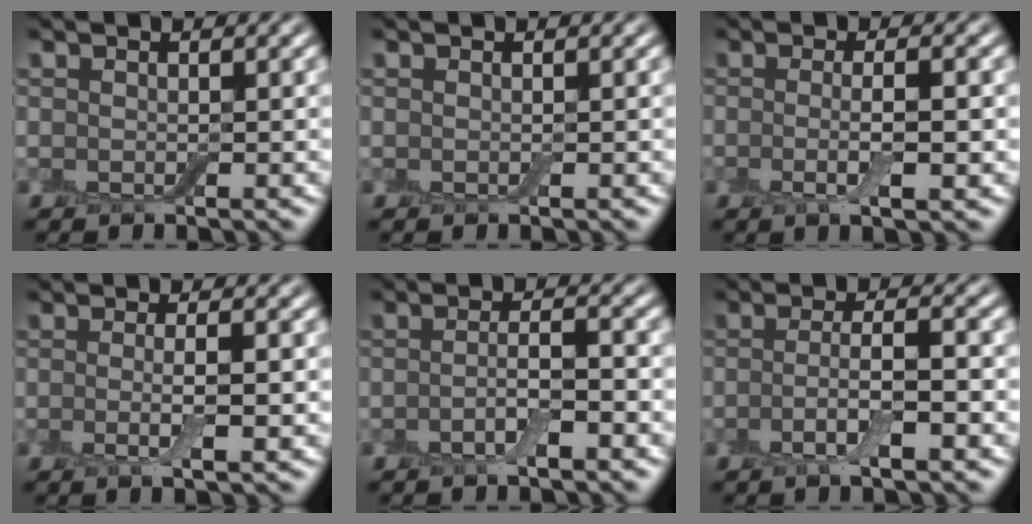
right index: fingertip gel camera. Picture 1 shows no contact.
{"total": 0.0}
{"total": 3.4, "force": [-0.4, 0.7, 3.3], "torque": [-0.060, -0.008, -0.007]}
{"total": 3.0, "force": [-0.3, 0.6, 2.9], "torque": [-0.055, -0.009, -0.006]}
{"total": 2.7, "force": [-1.1, 0.5, 2.4], "torque": [-0.045, 0.006, -0.026]}
{"total": 4.0, "force": [-1.2, 0.8, 3.7], "torque": [-0.068, 0.003, -0.027]}